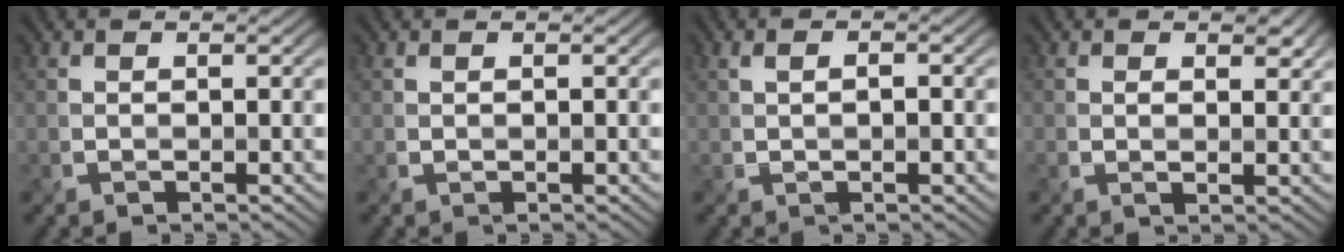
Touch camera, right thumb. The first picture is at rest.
{"total": 0.0}
{"total": 2.0, "force": [0.1, 0.9, 1.8], "torque": [-0.026, 0.000, 0.004]}
{"total": 1.8, "force": [0.9, 0.9, 1.3], "torque": [-0.021, -0.006, 0.016]}